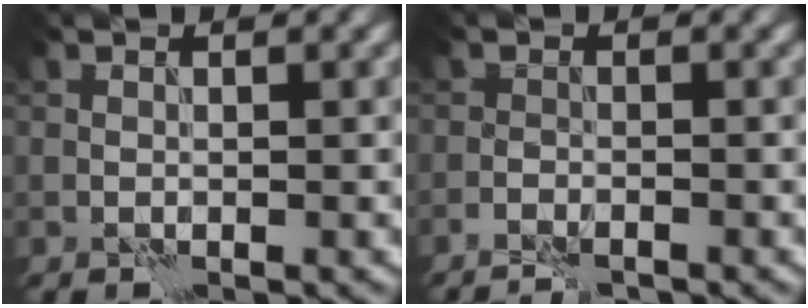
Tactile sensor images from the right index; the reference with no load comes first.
{"total": 2.2, "force": [-2.0, 0.3, 0.9], "torque": [-0.023, 0.003, -0.034]}